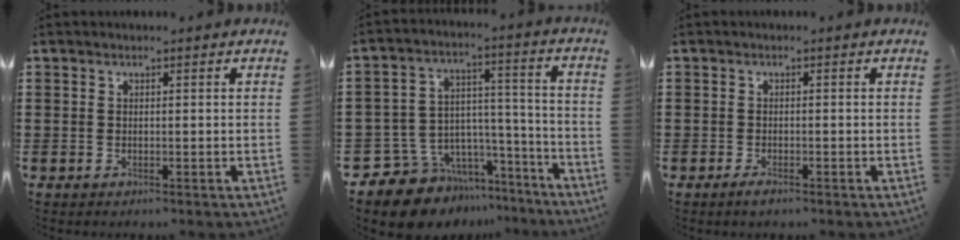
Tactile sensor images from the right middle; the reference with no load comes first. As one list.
[{"total": 9.2, "force": [-7.7, 5.0, 0.6], "torque": [-0.026, 0.018, -0.143]}, {"total": 1.5, "force": [-1.1, 0.4, 0.9], "torque": [-0.025, -0.003, -0.025]}]